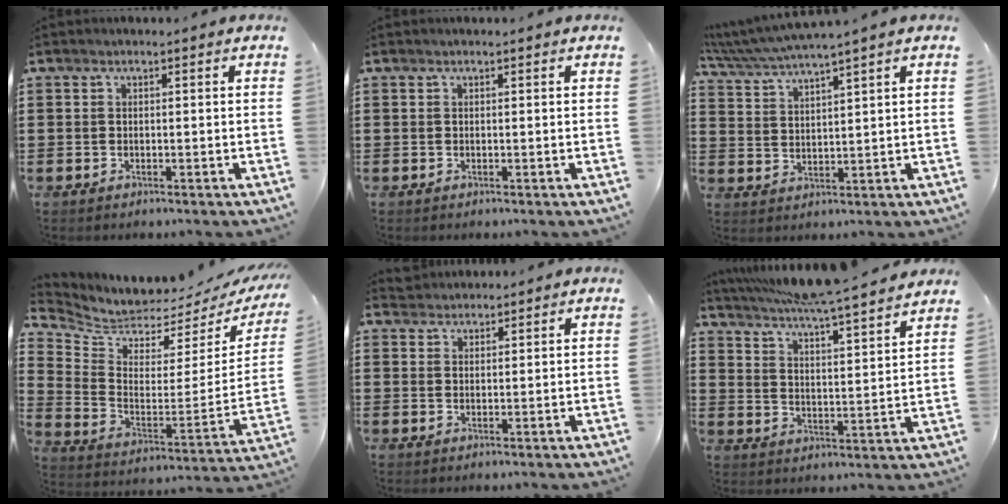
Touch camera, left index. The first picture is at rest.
{"total": 0.0}
{"total": 3.8, "force": [3.5, -0.6, 1.5], "torque": [-0.043, -0.021, 0.058]}
{"total": 3.4, "force": [3.3, 0.9, 0.5], "torque": [-0.041, -0.055, 0.052]}
{"total": 1.9, "force": [1.8, 0.5, -0.3], "torque": [0.000, 0.003, 0.037]}
{"total": 6.5, "force": [5.9, -0.7, 2.8], "torque": [-0.078, -0.043, 0.097]}